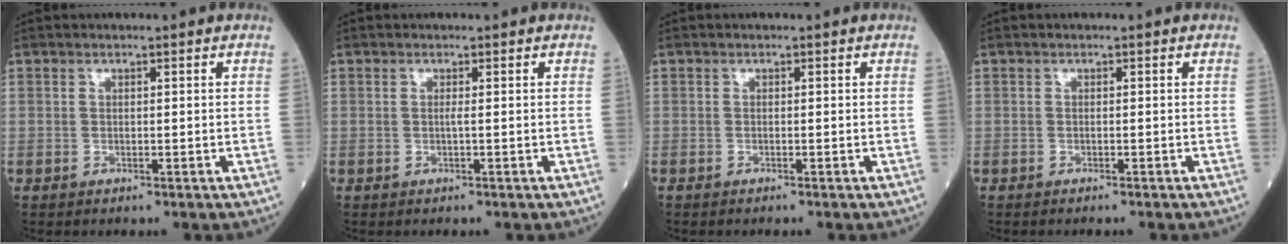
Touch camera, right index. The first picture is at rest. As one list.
[{"total": 0.5, "force": [0.0, -0.2, 0.5], "torque": [-0.009, 0.000, 0.000]}, {"total": 0.0}, {"total": 1.0, "force": [-0.9, 0.0, 0.6], "torque": [-0.009, 0.001, -0.009]}]